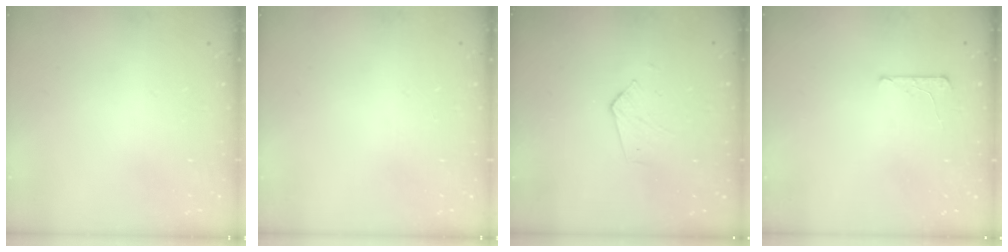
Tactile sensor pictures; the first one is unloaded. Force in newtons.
{"total": 0.0}
{"total": 2.9, "press": 2.9, "slide": 0.2}
{"total": 5.3, "press": 5.2, "slide": 0.5}